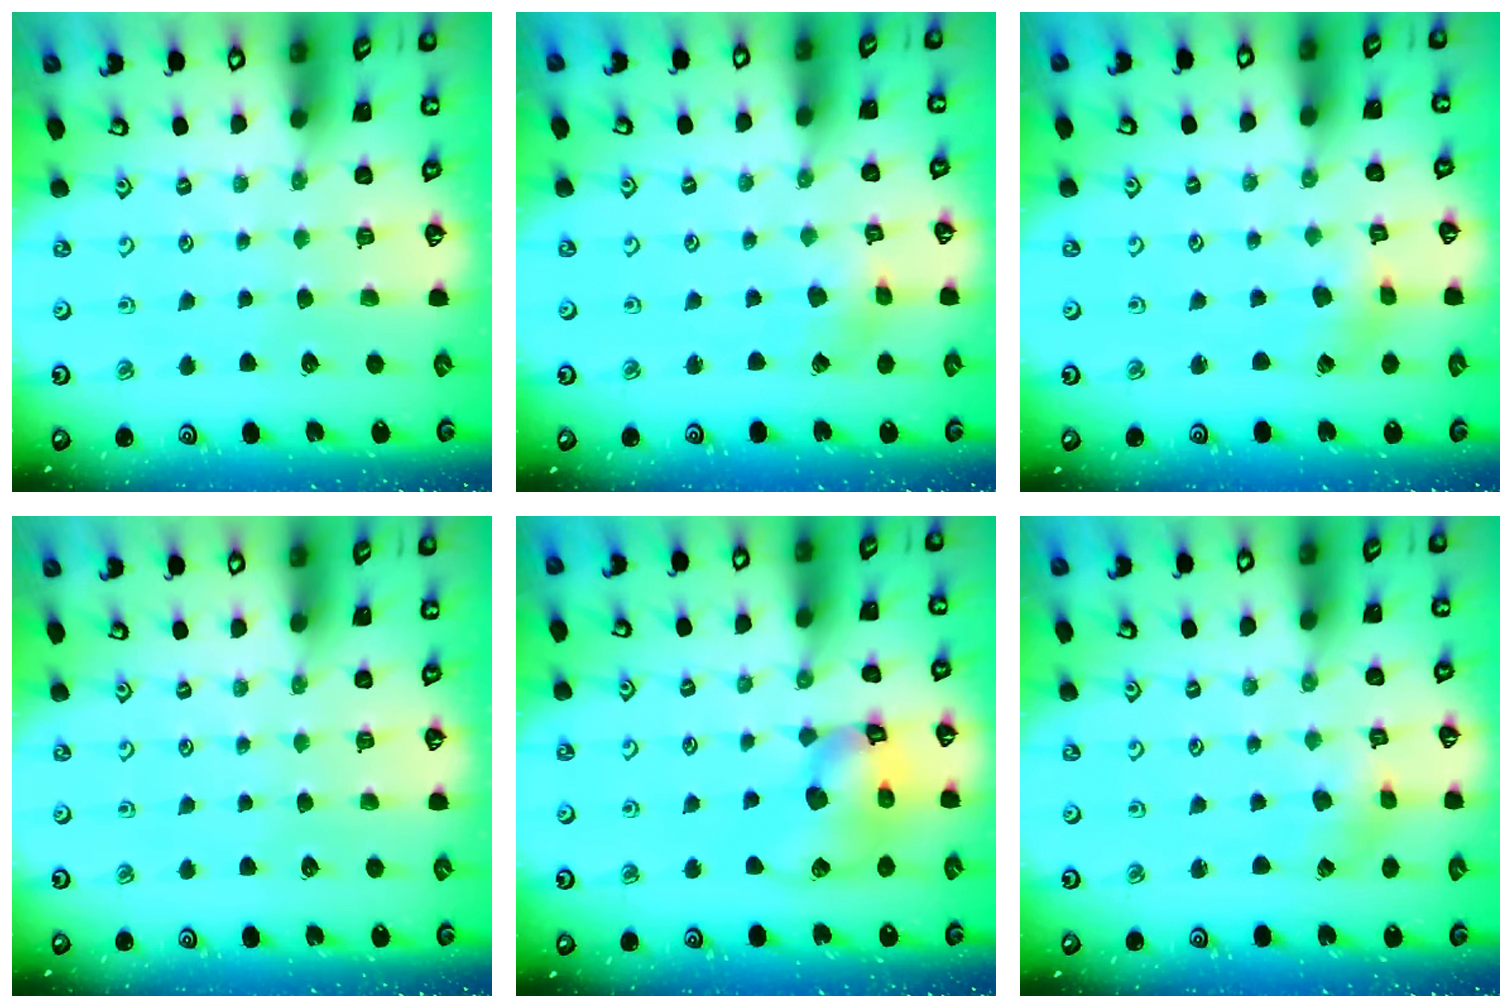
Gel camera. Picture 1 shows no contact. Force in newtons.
{"total": 1.7, "press": 1.7, "slide": 0.2}
{"total": 1.6, "press": 1.5, "slide": 0.4}
{"total": 0.0}
{"total": 13.8, "press": 13.7, "slide": 1.9}
{"total": 1.4, "press": 1.4, "slide": 0.2}